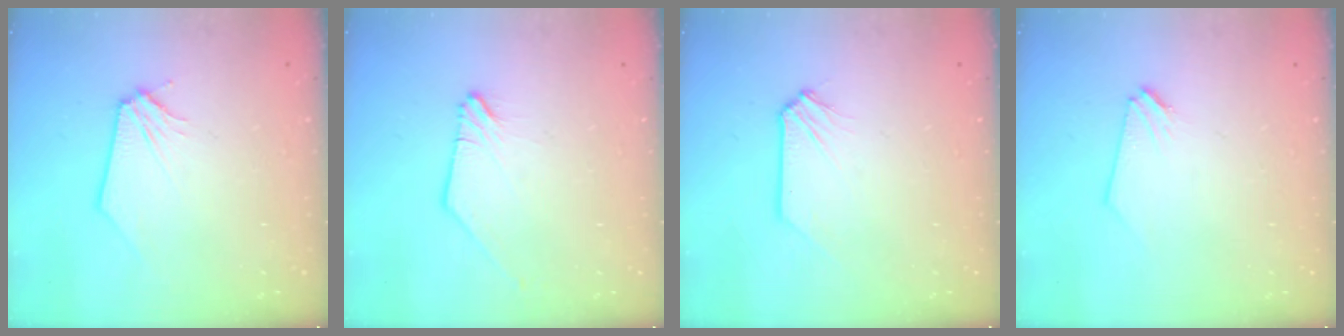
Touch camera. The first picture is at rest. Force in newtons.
{"total": 0.0}
{"total": 0.0}
{"total": 0.0}